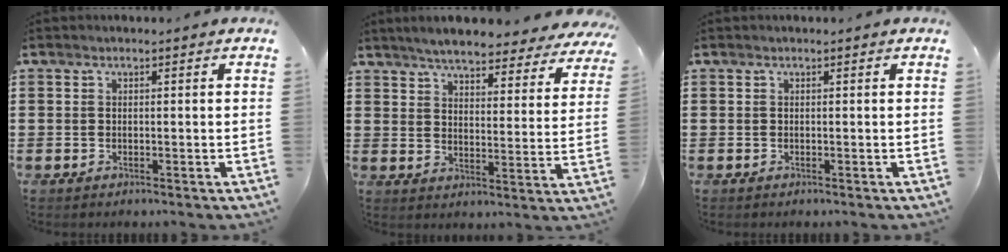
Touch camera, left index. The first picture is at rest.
{"total": 5.3, "force": [5.0, 0.2, 1.6], "torque": [-0.055, -0.030, 0.085]}
{"total": 0.0}